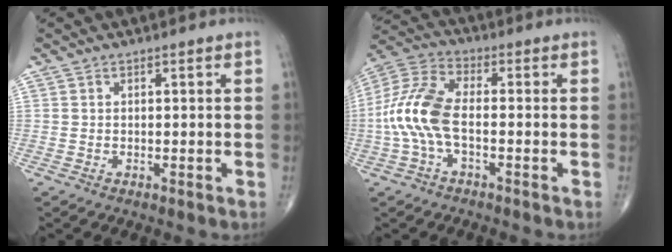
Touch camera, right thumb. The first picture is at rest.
{"total": 11.5, "force": [-1.9, 5.4, 10.0], "torque": [-0.233, 0.029, -0.044]}